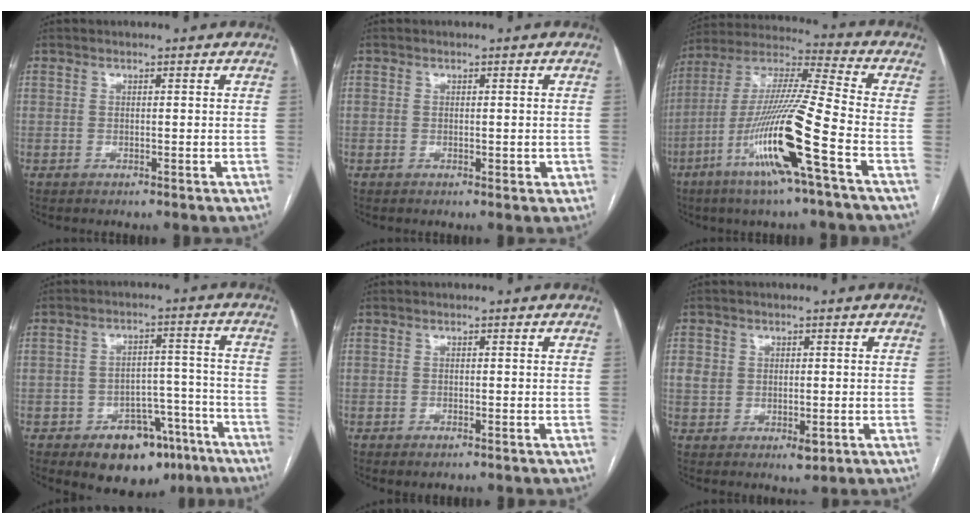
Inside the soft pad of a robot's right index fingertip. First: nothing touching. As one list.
[{"total": 2.1, "force": [-0.2, 1.4, 1.5], "torque": [-0.024, 0.008, 0.002]}, {"total": 17.9, "force": [-7.2, -0.6, 16.4], "torque": [-0.333, -0.018, -0.142]}, {"total": 11.4, "force": [-7.1, 6.9, 5.7], "torque": [-0.054, 0.032, -0.095]}, {"total": 1.0, "force": [-0.5, 0.5, 0.7], "torque": [-0.009, -0.001, -0.004]}, {"total": 4.8, "force": [-0.2, 3.8, 3.0], "torque": [-0.044, 0.005, 0.007]}]